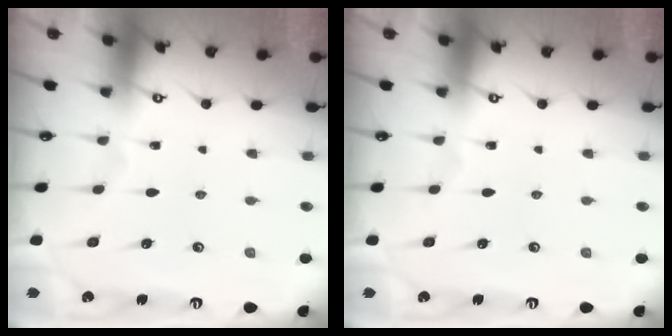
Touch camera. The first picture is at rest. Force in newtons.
{"total": 0.0}